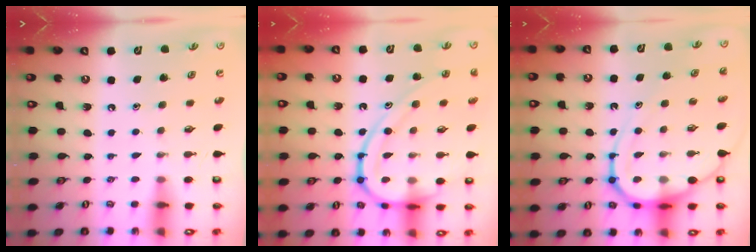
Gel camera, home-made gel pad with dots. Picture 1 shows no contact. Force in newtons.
{"total": 16.5, "press": 16.5, "slide": 0.8}
{"total": 13.8, "press": 13.7, "slide": 1.3}